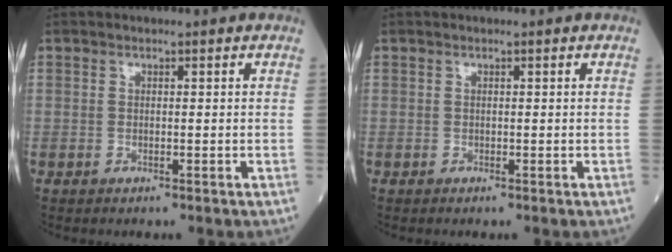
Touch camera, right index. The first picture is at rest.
{"total": 0.0}